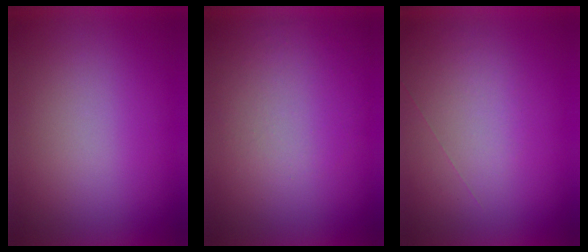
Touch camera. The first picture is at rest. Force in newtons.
{"total": 1.0}
{"total": 1.0}